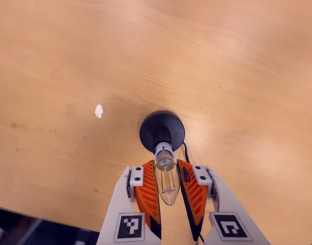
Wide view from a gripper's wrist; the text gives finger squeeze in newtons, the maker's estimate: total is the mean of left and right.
{"total": 13.7, "left": 13.4, "right": 13.9}